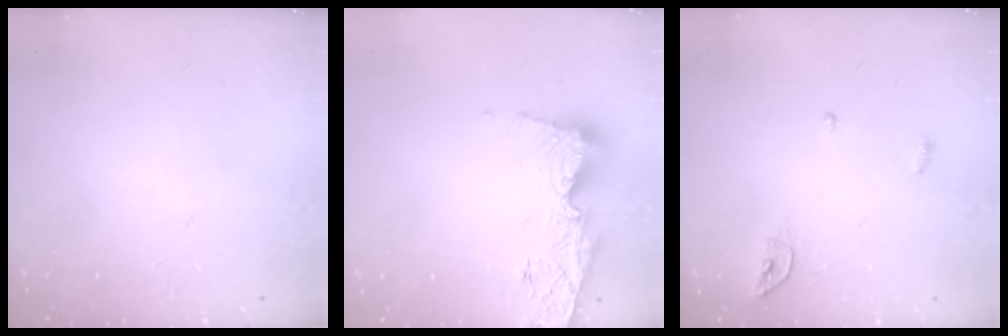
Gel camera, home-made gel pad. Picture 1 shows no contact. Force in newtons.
{"total": 11.2, "press": 11.2, "slide": 1.3}
{"total": 4.5, "press": 4.5, "slide": 0.2}